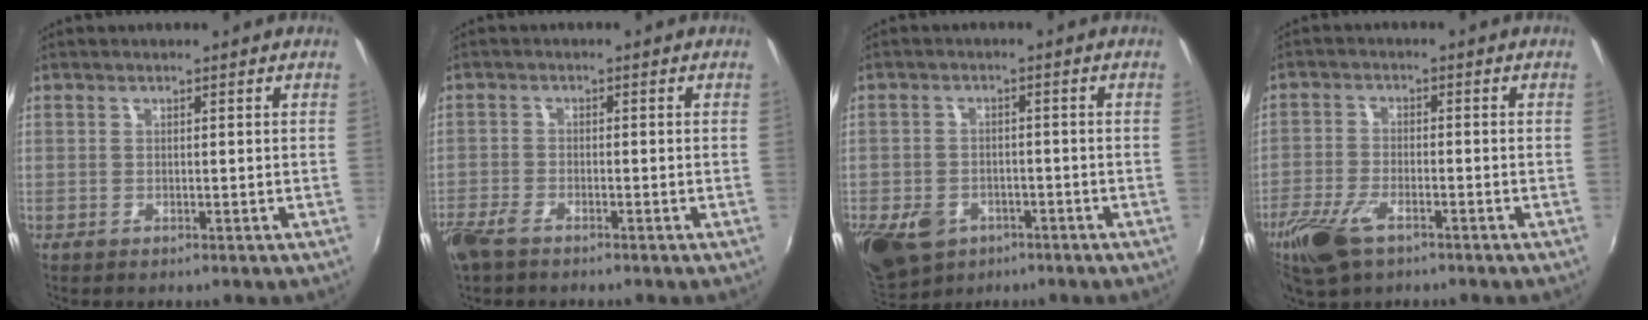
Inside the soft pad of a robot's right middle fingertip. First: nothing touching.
{"total": 5.2, "force": [-4.0, 1.7, 3.0], "torque": [-0.081, -0.014, -0.080]}
{"total": 12.7, "force": [-6.6, 8.7, 6.5], "torque": [-0.170, -0.022, -0.106]}
{"total": 9.0, "force": [-5.6, 3.8, 5.9], "torque": [-0.147, -0.021, -0.109]}